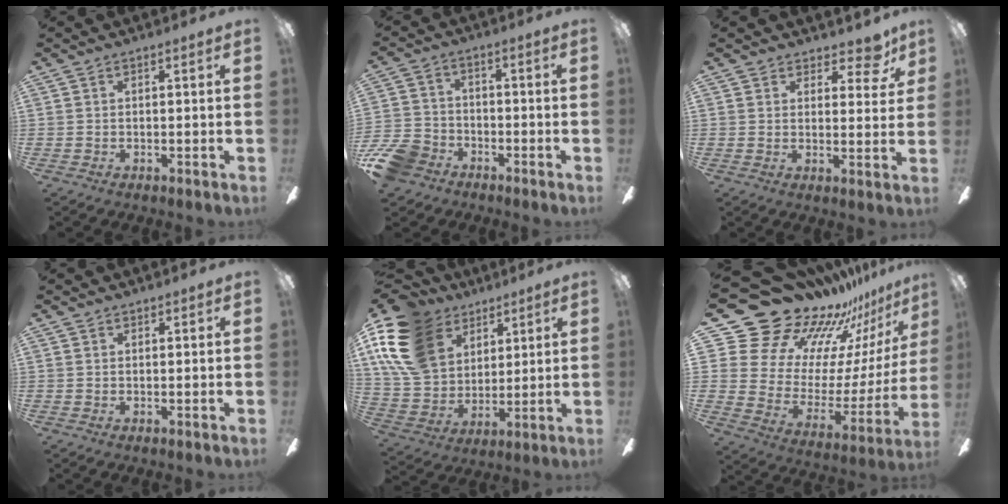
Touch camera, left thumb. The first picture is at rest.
{"total": 9.6, "force": [-6.1, 6.4, 3.8], "torque": [-0.091, 0.042, -0.114]}
{"total": 6.7, "force": [4.9, 3.6, 2.7], "torque": [-0.029, -0.029, 0.087]}
{"total": 0.9, "force": [0.8, 0.5, -0.1], "torque": [0.002, 0.003, 0.014]}
{"total": 18.5, "force": [8.9, 13.2, 9.3], "torque": [-0.215, -0.029, 0.174]}
{"total": 24.0, "force": [19.7, 11.7, 6.9], "torque": [-0.115, -0.179, 0.385]}